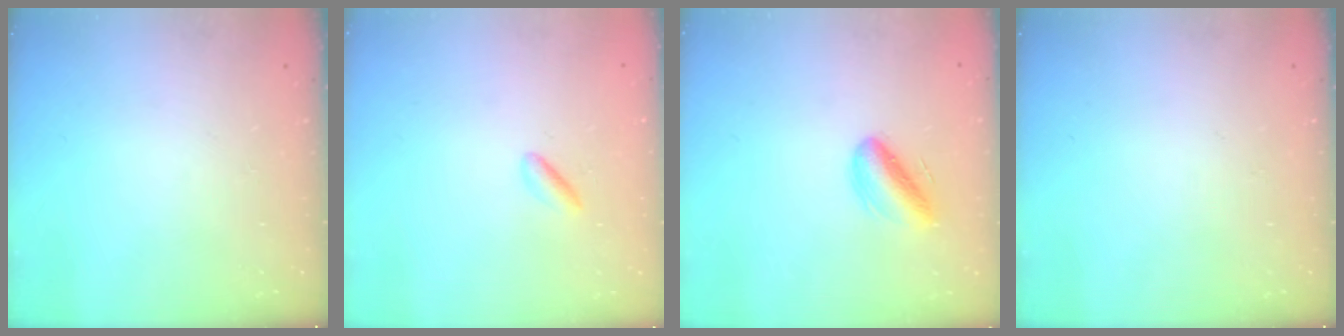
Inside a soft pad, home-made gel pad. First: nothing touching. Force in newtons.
{"total": 1.5, "press": 1.3, "slide": 0.7}
{"total": 8.3, "press": 8.0, "slide": 2.1}
{"total": 0.0}